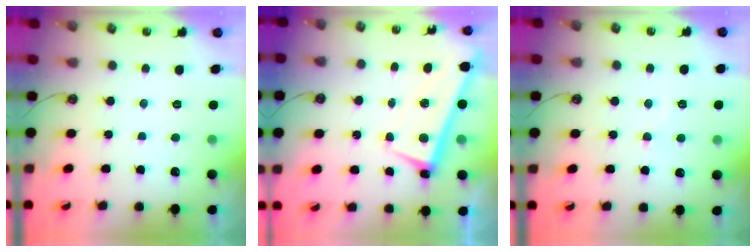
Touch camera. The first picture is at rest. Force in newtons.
{"total": 1.3, "press": 1.0, "slide": 0.8}
{"total": 2.9, "press": 2.8, "slide": 0.8}